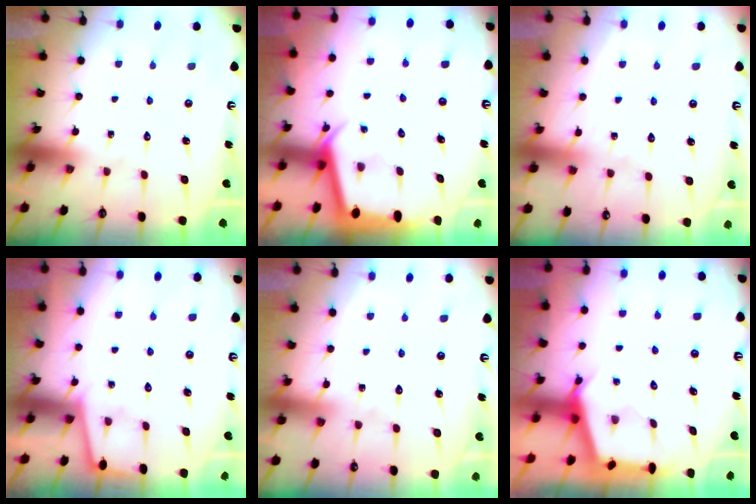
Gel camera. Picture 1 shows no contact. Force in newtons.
{"total": 2.9, "press": 2.9, "slide": 0.3}
{"total": 3.9, "press": 3.8, "slide": 0.6}
{"total": 2.1, "press": 2.0, "slide": 0.3}
{"total": 3.6, "press": 3.6, "slide": 0.4}
{"total": 2.7, "press": 2.7, "slide": 0.3}